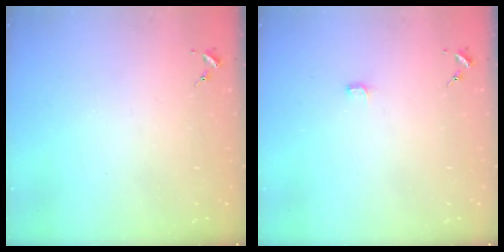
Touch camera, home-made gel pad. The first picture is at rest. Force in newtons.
{"total": 2.7, "press": 2.7, "slide": 0.3}